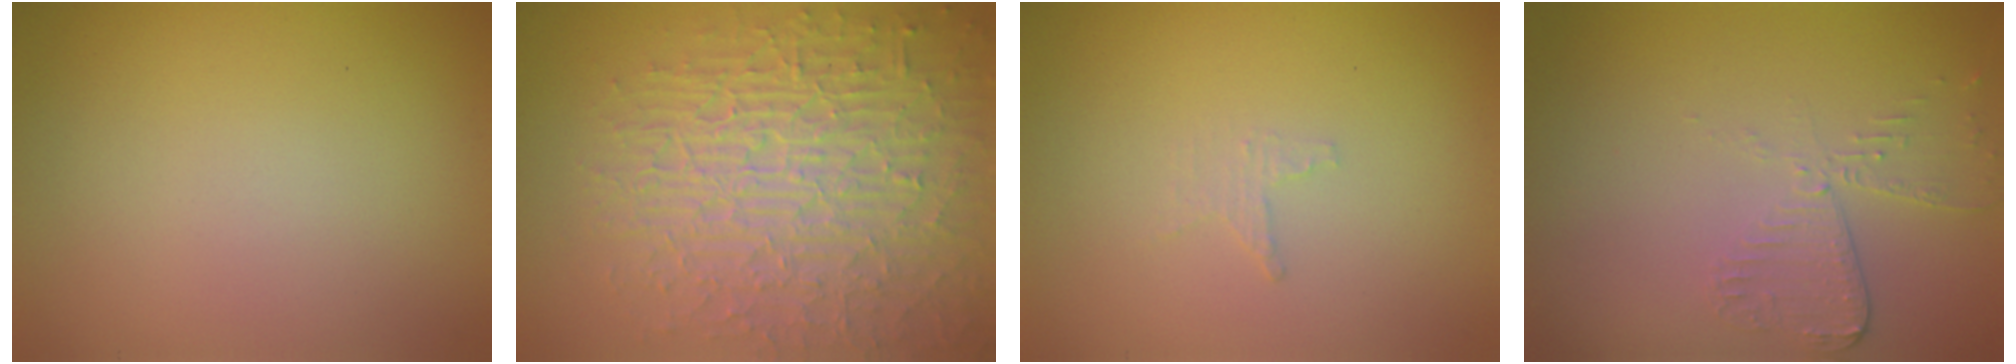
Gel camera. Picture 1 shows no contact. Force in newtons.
{"total": 9.1, "press": 6.3, "slide": 6.5}
{"total": 0.9, "press": 0.8, "slide": 0.3}
{"total": 2.6, "press": 2.3, "slide": 1.2}